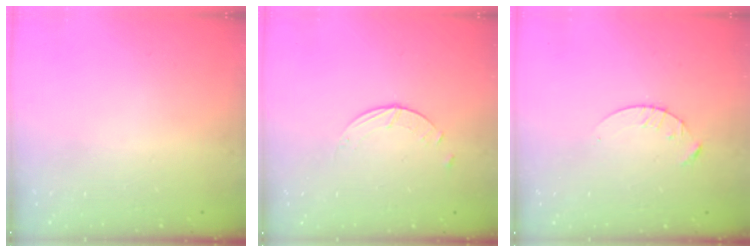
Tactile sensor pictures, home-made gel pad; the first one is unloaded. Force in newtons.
{"total": 0.9, "press": 0.9, "slide": 0.1}
{"total": 4.3, "press": 4.2, "slide": 0.5}